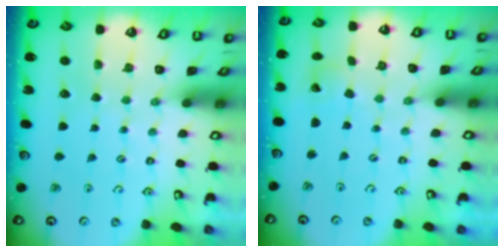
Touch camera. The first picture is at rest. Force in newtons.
{"total": 2.9, "press": 2.9, "slide": 0.2}